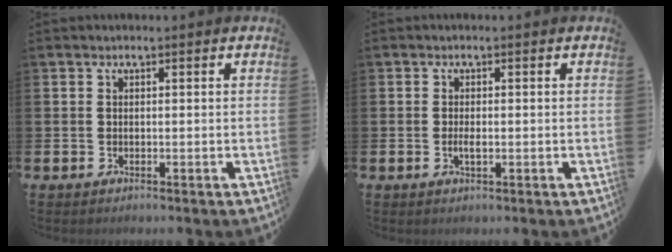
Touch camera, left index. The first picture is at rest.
{"total": 1.4, "force": [-0.2, 0.5, 1.3], "torque": [-0.028, 0.002, -0.003]}